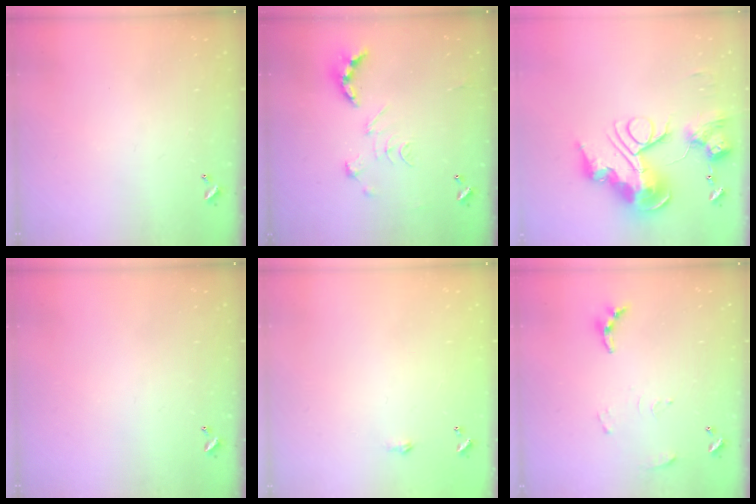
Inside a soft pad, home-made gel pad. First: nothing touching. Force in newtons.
{"total": 2.5, "press": 2.0, "slide": 1.5}
{"total": 0.9, "press": 0.9, "slide": 0.0}
{"total": 0.0}
{"total": 1.8, "press": 1.8, "slide": 0.3}
{"total": 6.2, "press": 6.2, "slide": 0.5}